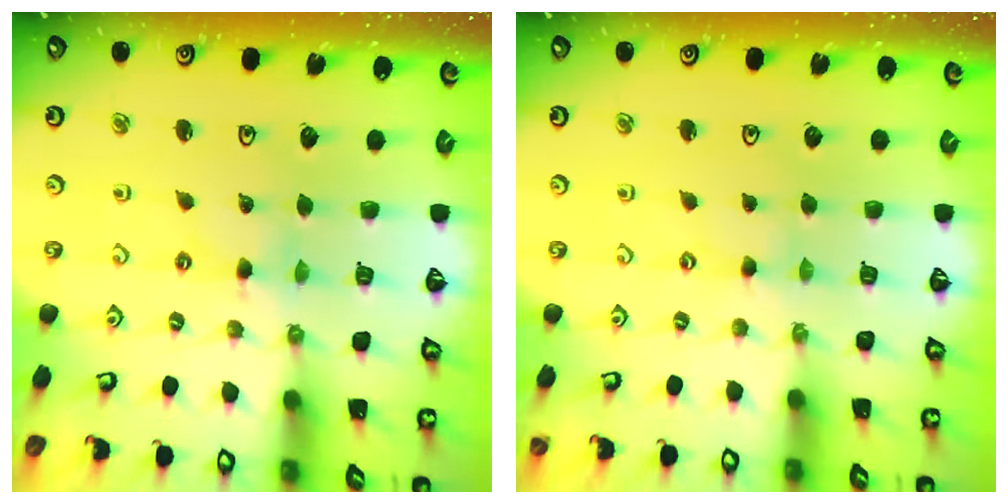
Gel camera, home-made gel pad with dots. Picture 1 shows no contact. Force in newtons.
{"total": 0.0}